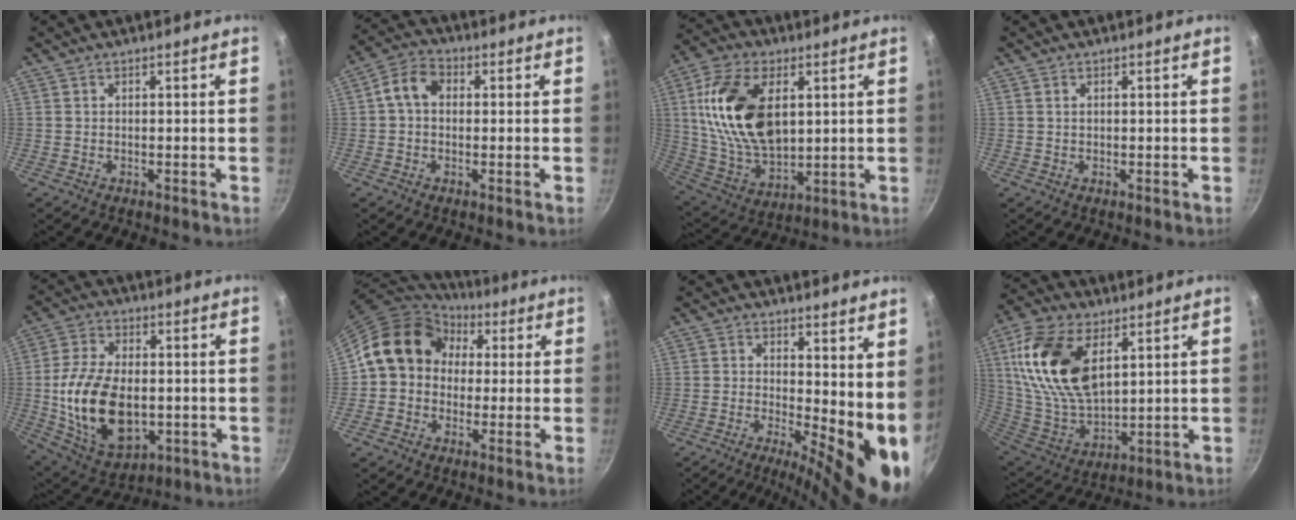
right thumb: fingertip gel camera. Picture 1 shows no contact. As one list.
[{"total": 6.3, "force": [0.7, 4.5, 4.4], "torque": [-0.076, 0.021, -0.001]}, {"total": 20.0, "force": [4.5, 11.8, 15.4], "torque": [-0.271, -0.013, 0.095]}, {"total": 0.5, "force": [0.2, 0.3, 0.4], "torque": [-0.006, 0.001, 0.004]}, {"total": 18.2, "force": [-1.5, 11.1, 14.3], "torque": [-0.251, 0.002, -0.013]}, {"total": 14.3, "force": [2.2, 12.1, 7.3], "torque": [-0.092, 0.036, 0.015]}, {"total": 12.3, "force": [-0.3, 4.6, 11.4], "torque": [-0.133, -0.015, -0.001]}, {"total": 20.0, "force": [7.1, 11.1, 15.1], "torque": [-0.282, -0.025, 0.147]}]